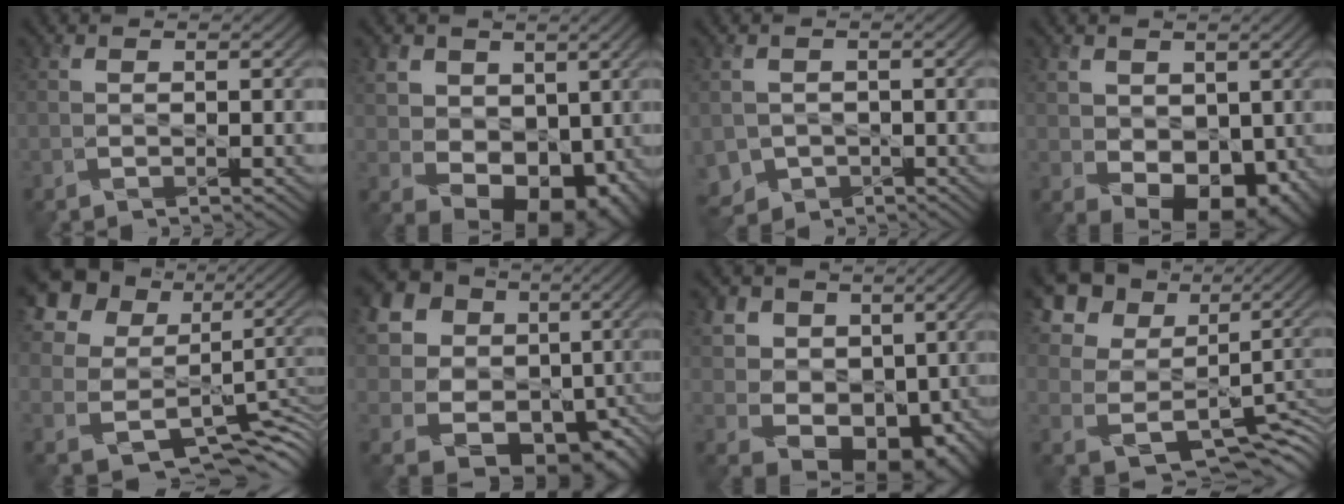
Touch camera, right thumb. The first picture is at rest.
{"total": 11.1, "force": [1.3, 8.6, 6.9], "torque": [-0.120, -0.021, 0.028]}
{"total": 3.7, "force": [-1.3, 3.3, 1.2], "torque": [-0.042, -0.018, -0.027]}
{"total": 8.8, "force": [0.2, 6.5, 5.9], "torque": [-0.104, -0.026, 0.013]}
{"total": 15.7, "force": [4.1, 12.7, 8.2], "torque": [-0.229, 0.004, 0.084]}
{"total": 19.5, "force": [1.0, 17.2, 9.1], "torque": [-0.225, -0.001, 0.029]}
{"total": 11.7, "force": [1.7, 9.5, 6.5], "torque": [-0.127, -0.005, 0.022]}
{"total": 14.4, "force": [5.1, 11.2, 7.6], "torque": [-0.194, 0.000, 0.109]}